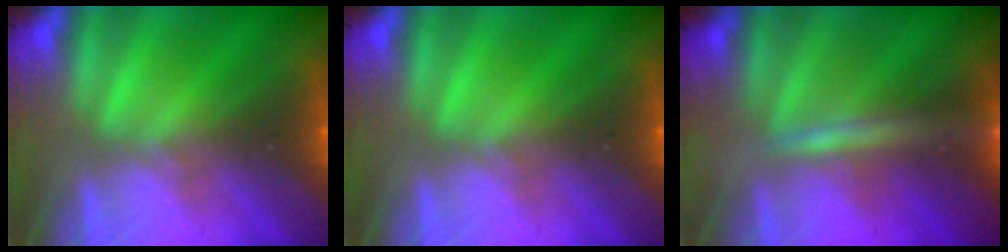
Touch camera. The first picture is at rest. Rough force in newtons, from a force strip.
{"total": 0.0}
{"total": 2.5}